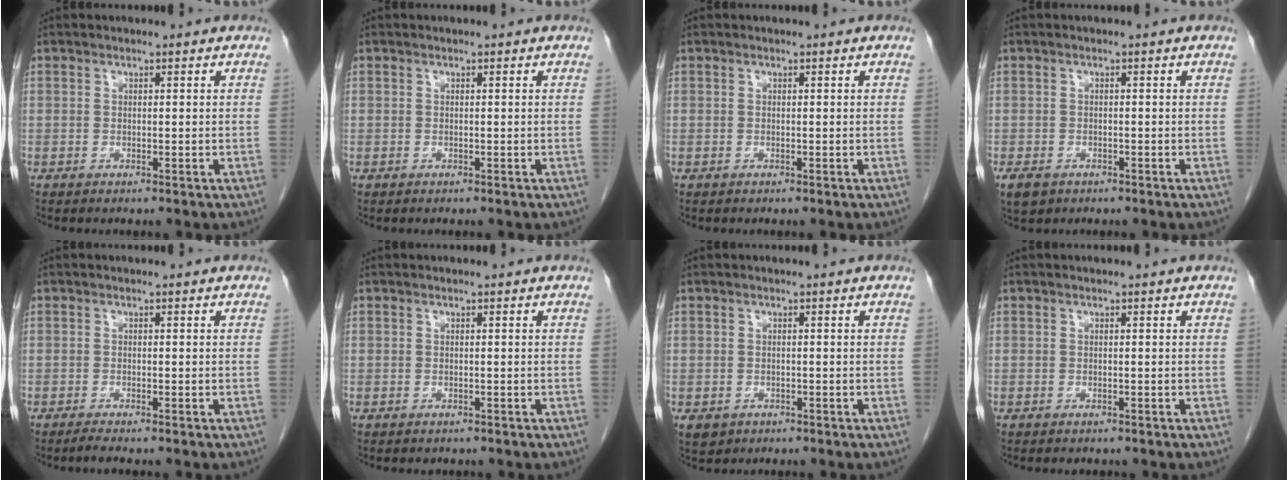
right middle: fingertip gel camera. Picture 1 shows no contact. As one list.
[{"total": 0.0}, {"total": 0.0}, {"total": 3.1, "force": [-1.9, 2.1, 1.4], "torque": [-0.028, -0.003, -0.026]}, {"total": 1.2, "force": [-1.0, -0.2, 0.6], "torque": [-0.021, -0.006, -0.020]}, {"total": 0.7, "force": [-0.6, 0.4, 0.0], "torque": [-0.011, 0.000, -0.008]}, {"total": 2.8, "force": [-1.5, 2.3, 0.9], "torque": [-0.013, -0.001, -0.016]}, {"total": 0.8, "force": [-0.7, 0.3, 0.1], "torque": [-0.009, -0.001, -0.010]}]